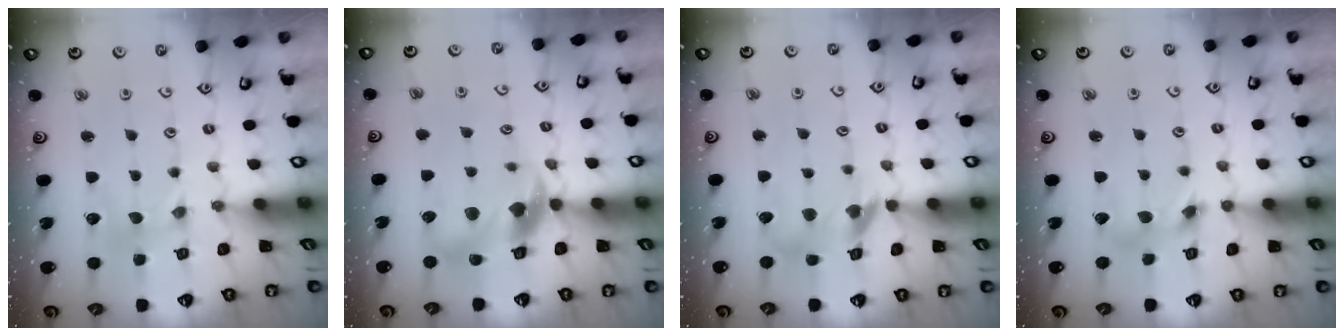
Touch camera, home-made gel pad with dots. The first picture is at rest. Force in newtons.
{"total": 11.4, "press": 11.3, "slide": 1.6}
{"total": 12.3, "press": 12.2, "slide": 1.6}
{"total": 5.0, "press": 5.0, "slide": 0.5}